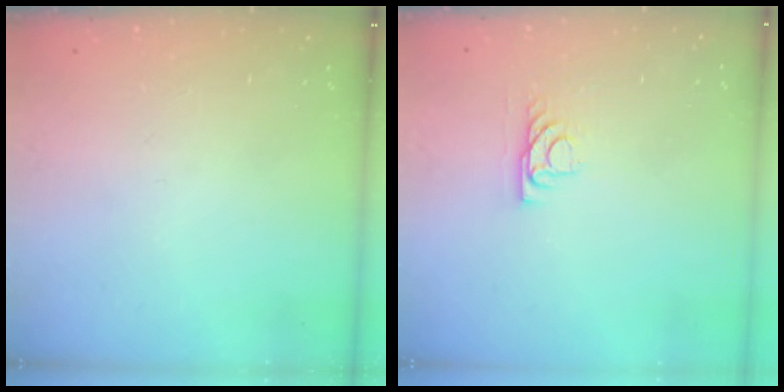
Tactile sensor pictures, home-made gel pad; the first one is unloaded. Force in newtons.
{"total": 4.2, "press": 4.1, "slide": 0.6}